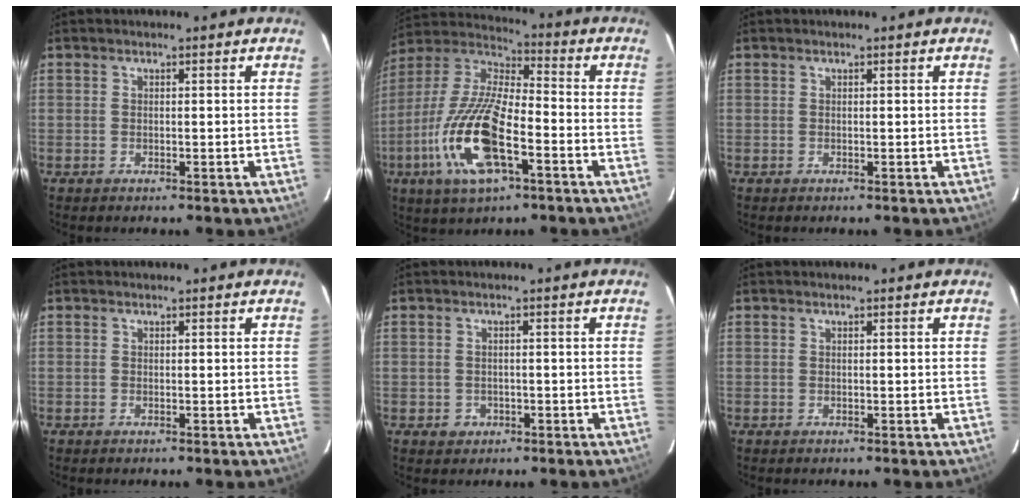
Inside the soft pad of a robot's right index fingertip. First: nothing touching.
{"total": 19.2, "force": [-7.5, 6.6, 16.4], "torque": [-0.347, -0.020, -0.151]}
{"total": 0.0}
{"total": 0.0}
{"total": 2.5, "force": [-0.9, 2.3, 0.5], "torque": [-0.011, 0.002, -0.008]}
{"total": 0.0}